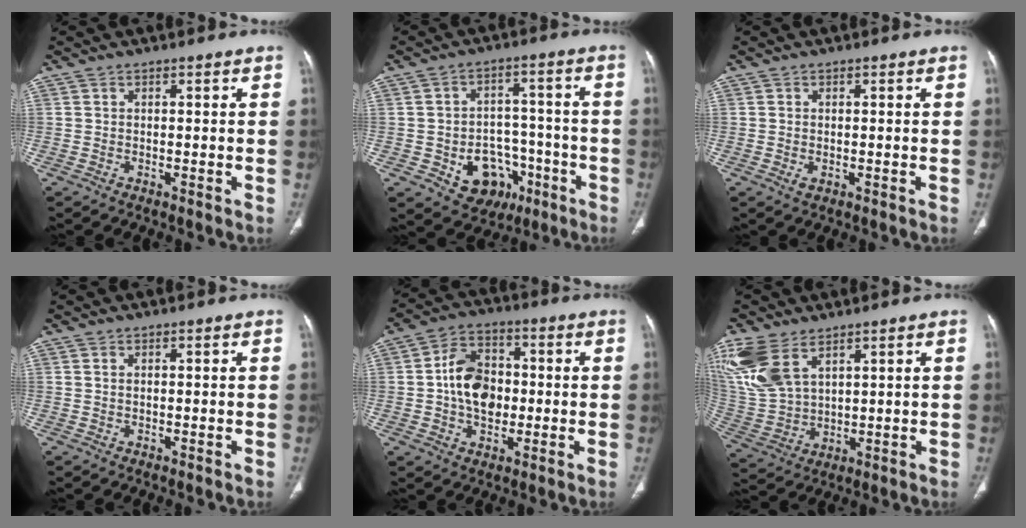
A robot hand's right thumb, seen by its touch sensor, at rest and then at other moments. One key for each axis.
{"total": 12.2, "fx": -4.9, "fy": 9.4, "fz": 6.1, "tx": -0.044, "ty": 0.039, "tz": -0.058}
{"total": 1.2, "fx": -0.2, "fy": 0.8, "fz": 0.9, "tx": -0.020, "ty": -0.001, "tz": -0.001}
{"total": 0.5, "fx": 0.3, "fy": 0.3, "fz": 0.4, "tx": -0.011, "ty": 0.003, "tz": 0.005}
{"total": 11.3, "fx": -0.3, "fy": 8.0, "fz": 7.9, "tx": -0.111, "ty": 0.018, "tz": -0.010}
{"total": 14.9, "fx": 8.0, "fy": 8.4, "fz": 9.3, "tx": -0.220, "ty": -0.017, "tz": 0.178}